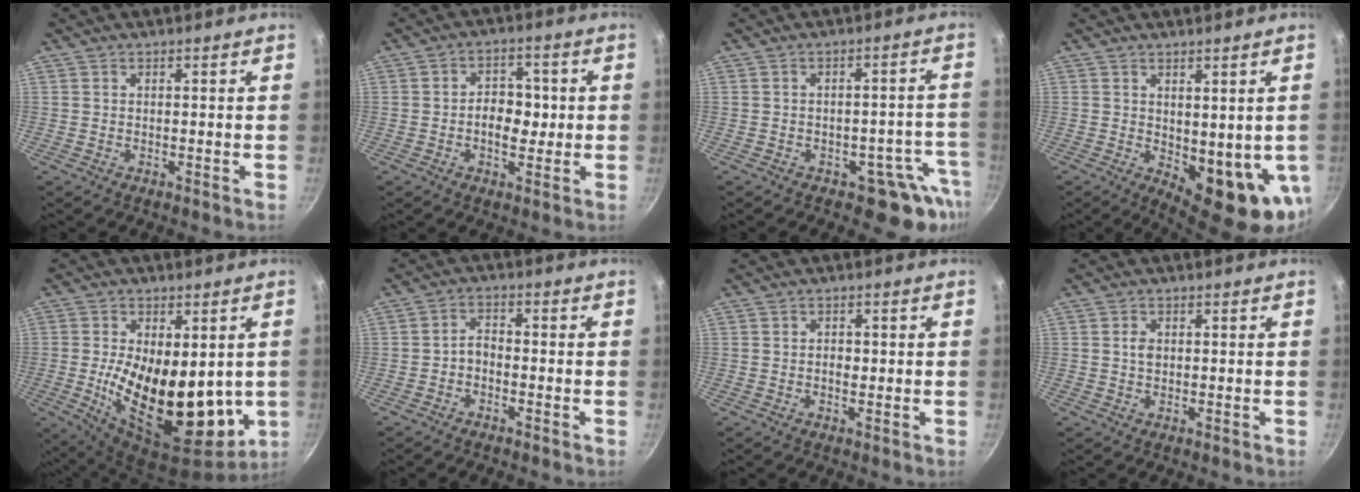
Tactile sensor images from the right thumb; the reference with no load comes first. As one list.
[{"total": 6.6, "force": [-0.4, 4.5, 4.8], "torque": [-0.044, 0.011, -0.011]}, {"total": 8.5, "force": [-5.0, 4.2, 5.5], "torque": [-0.036, 0.042, -0.058]}, {"total": 13.4, "force": [-3.5, 5.4, 11.8], "torque": [-0.130, -0.019, -0.027]}, {"total": 23.6, "force": [-2.6, 11.6, 20.4], "torque": [-0.301, -0.034, -0.006]}, {"total": 3.1, "force": [-1.2, 2.1, 2.1], "torque": [-0.027, 0.021, -0.031]}, {"total": 1.7, "force": [-0.1, 1.2, 1.3], "torque": [-0.013, 0.003, -0.004]}, {"total": 1.7, "force": [0.2, 1.2, 1.2], "torque": [-0.017, 0.001, 0.003]}]